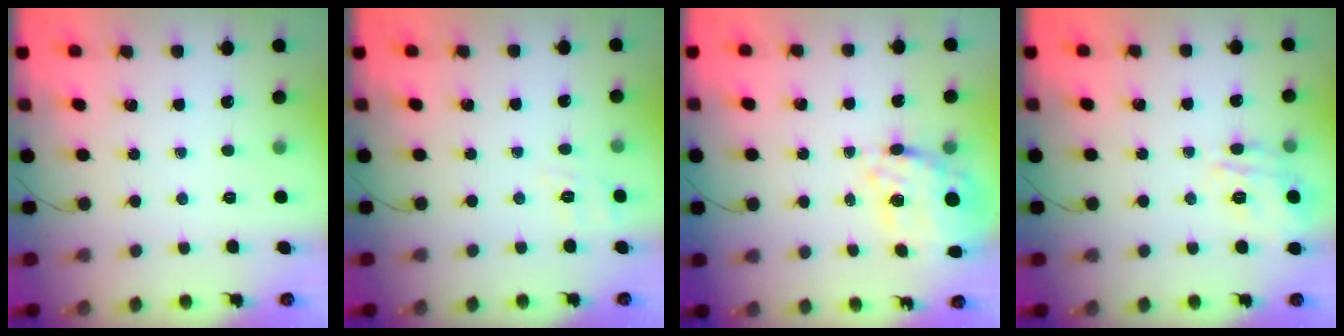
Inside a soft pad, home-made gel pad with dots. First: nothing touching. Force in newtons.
{"total": 6.2, "press": 5.8, "slide": 2.3}
{"total": 12.9, "press": 12.1, "slide": 4.5}
{"total": 10.4, "press": 10.4, "slide": 0.5}